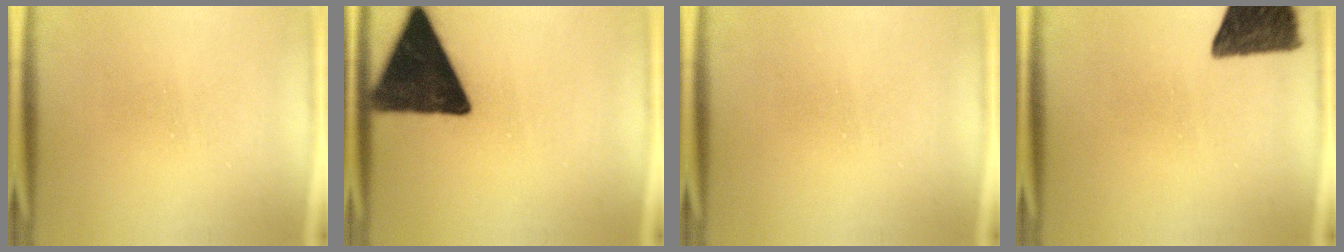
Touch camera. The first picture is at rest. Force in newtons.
{"total": 14.9}
{"total": 0.0}
{"total": 12.9}